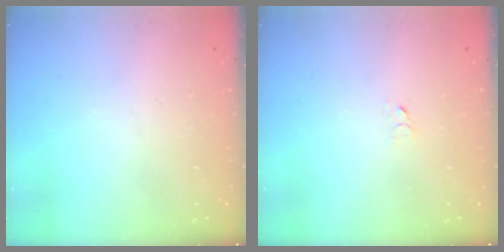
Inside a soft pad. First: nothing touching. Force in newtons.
{"total": 2.7, "press": 2.7, "slide": 0.2}